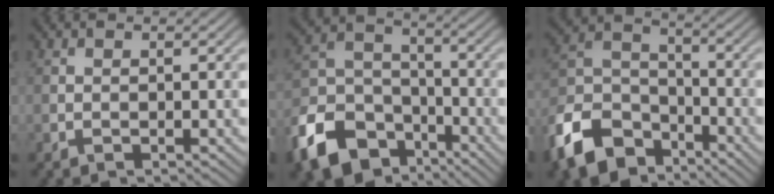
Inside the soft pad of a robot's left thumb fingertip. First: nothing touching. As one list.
[{"total": 13.7, "force": [-8.1, 8.9, 6.7], "torque": [-0.179, -0.027, -0.159]}, {"total": 13.3, "force": [-8.6, 7.8, 6.4], "torque": [-0.167, -0.018, -0.181]}]